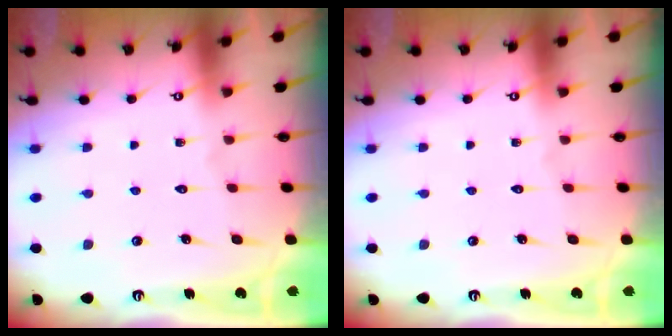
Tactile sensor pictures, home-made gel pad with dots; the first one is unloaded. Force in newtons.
{"total": 0.0}